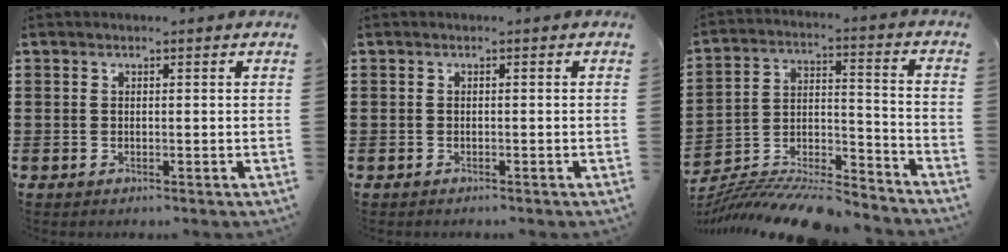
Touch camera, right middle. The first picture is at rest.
{"total": 0.0}
{"total": 11.0, "force": [-10.7, 1.0, 2.7], "torque": [-0.034, 0.024, -0.208]}